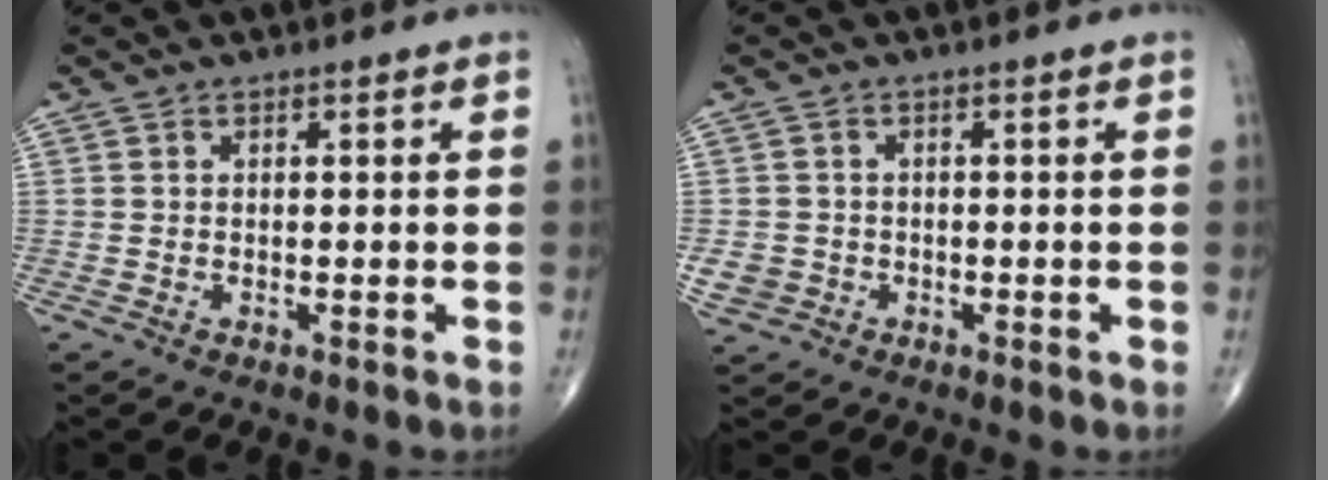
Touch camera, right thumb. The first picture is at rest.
{"total": 3.3, "force": [-1.0, 3.0, 1.0], "torque": [-0.010, 0.005, -0.014]}